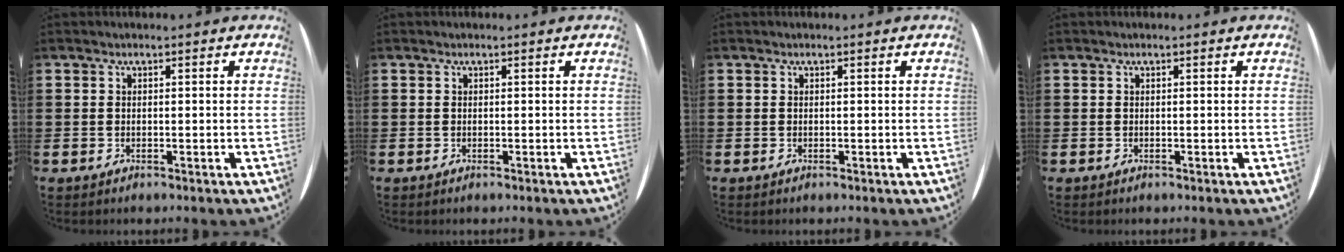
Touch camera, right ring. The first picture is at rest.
{"total": 0.0}
{"total": 0.0}
{"total": 0.0}